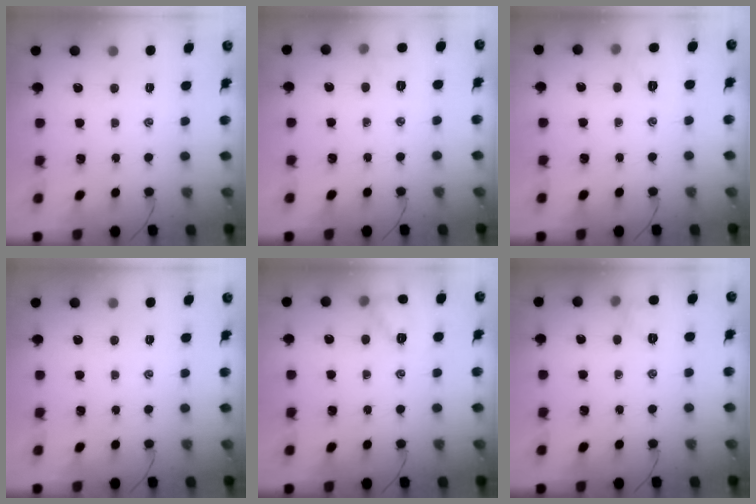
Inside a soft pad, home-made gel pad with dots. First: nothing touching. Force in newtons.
{"total": 4.6, "press": 4.5, "slide": 1.3}
{"total": 5.4, "press": 5.2, "slide": 1.6}
{"total": 0.0}
{"total": 9.2, "press": 9.0, "slide": 1.5}
{"total": 5.6, "press": 5.5, "slide": 1.3}